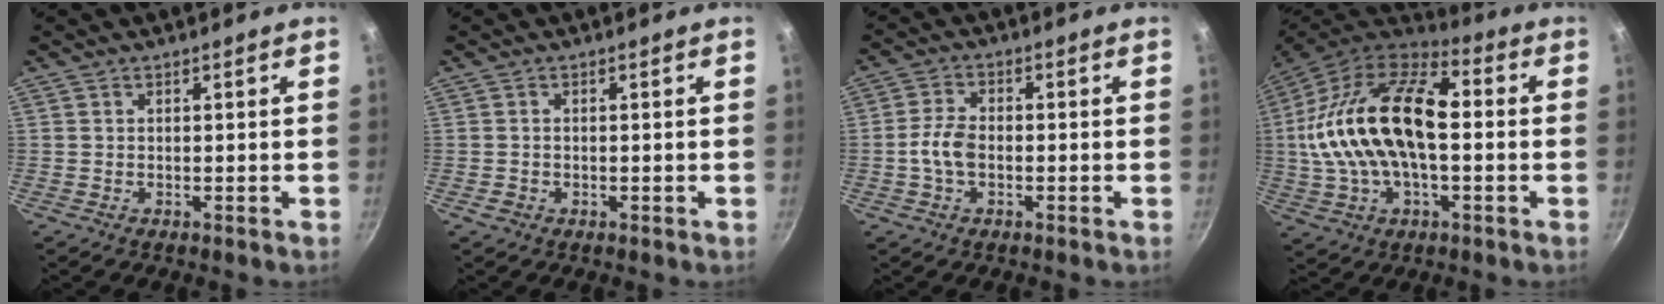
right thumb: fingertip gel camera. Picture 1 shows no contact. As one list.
[{"total": 1.3, "force": [-0.5, 1.1, 0.6], "torque": [-0.010, 0.001, -0.007]}, {"total": 5.2, "force": [-1.1, 3.2, 4.0], "torque": [-0.080, 0.019, -0.026]}, {"total": 23.8, "force": [0.6, 13.0, 19.9], "torque": [-0.366, 0.037, -0.001]}]